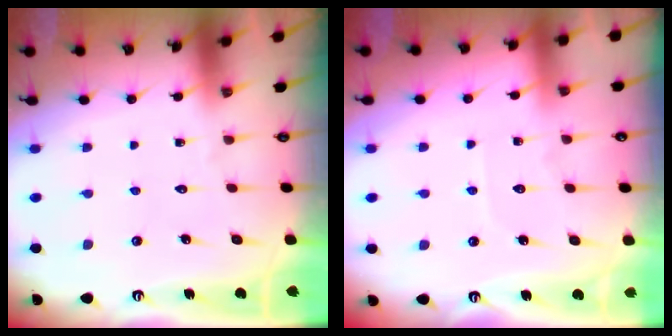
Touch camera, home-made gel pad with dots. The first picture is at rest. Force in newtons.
{"total": 2.9, "press": 2.9, "slide": 0.4}